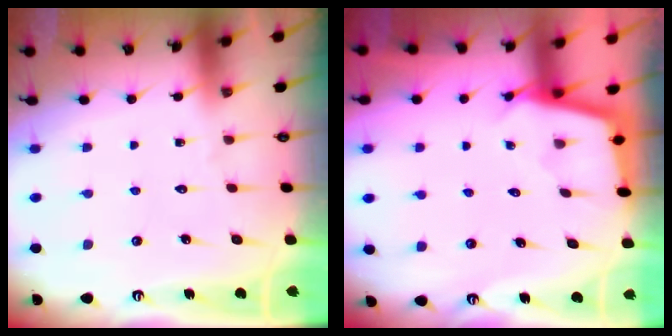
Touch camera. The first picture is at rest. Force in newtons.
{"total": 2.3, "press": 2.3, "slide": 0.1}